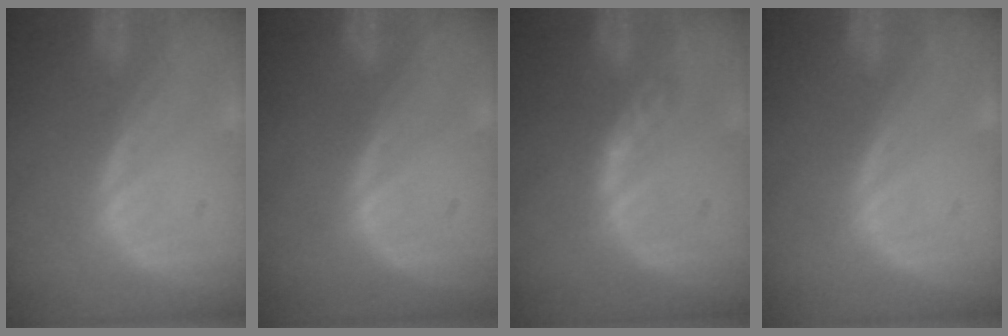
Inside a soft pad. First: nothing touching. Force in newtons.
{"total": 0.0}
{"total": 2.8, "press": 2.5, "slide": 1.2}
{"total": 0.0}